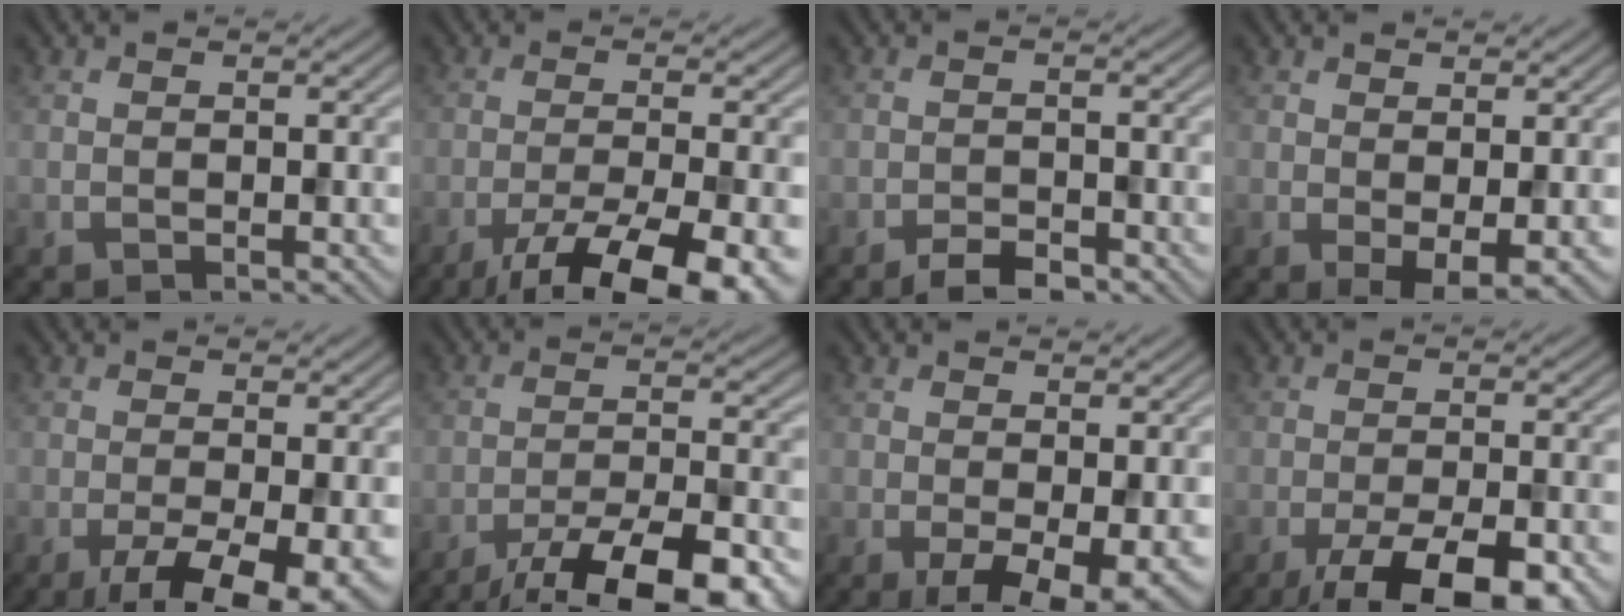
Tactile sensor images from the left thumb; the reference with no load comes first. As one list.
[{"total": 12.7, "force": [-7.7, 3.1, 9.6], "torque": [-0.162, -0.017, -0.113]}, {"total": 3.1, "force": [-2.4, 1.0, 1.7], "torque": [-0.025, 0.002, -0.044]}, {"total": 2.9, "force": [0.3, 0.9, 2.7], "torque": [-0.048, -0.009, 0.010]}, {"total": 8.6, "force": [-3.8, 2.8, 7.1], "torque": [-0.119, -0.011, -0.057]}, {"total": 15.6, "force": [-11.6, 4.1, 9.6], "torque": [-0.152, -0.023, -0.163]}, {"total": 5.9, "force": [-1.2, 2.1, 5.4], "torque": [-0.085, -0.011, -0.014]}, {"total": 11.0, "force": [-6.5, 3.3, 8.2], "torque": [-0.132, -0.015, -0.088]}]